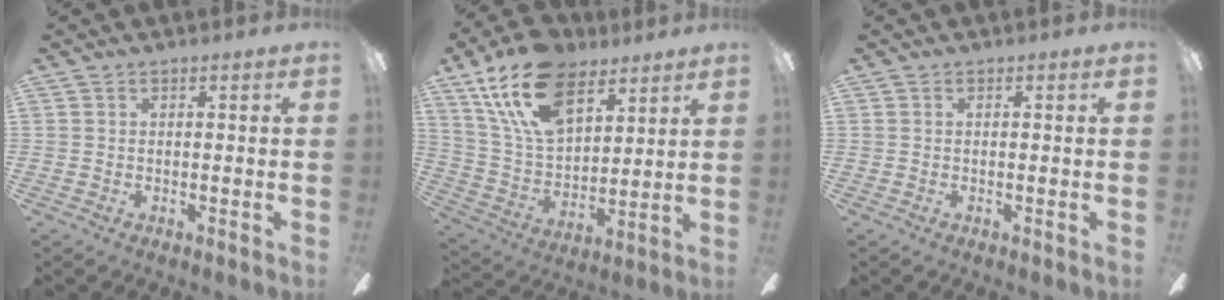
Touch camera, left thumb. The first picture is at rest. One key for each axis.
{"total": 20.2, "fx": 12.5, "fy": 11.0, "fz": 11.4, "tx": -0.238, "ty": -0.047, "tz": 0.229}
{"total": 0.0}